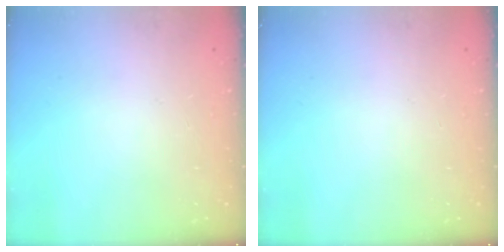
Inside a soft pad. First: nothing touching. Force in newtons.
{"total": 0.0}